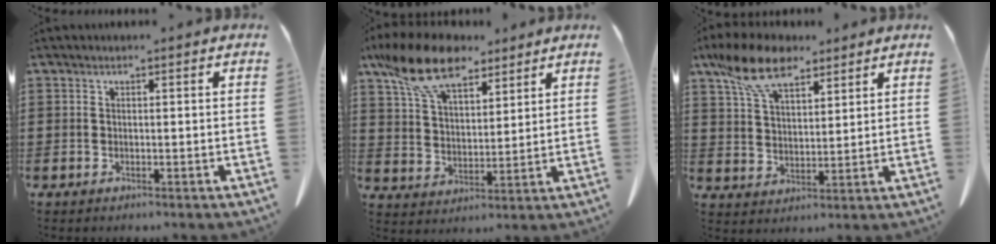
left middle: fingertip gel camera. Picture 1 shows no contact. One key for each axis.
{"total": 13.0, "fx": 9.4, "fy": 5.2, "fz": 7.3, "tx": -0.168, "ty": -0.013, "tz": 0.178}
{"total": 10.9, "fx": 7.6, "fy": 4.6, "fz": 6.3, "tx": -0.151, "ty": -0.010, "tz": 0.142}